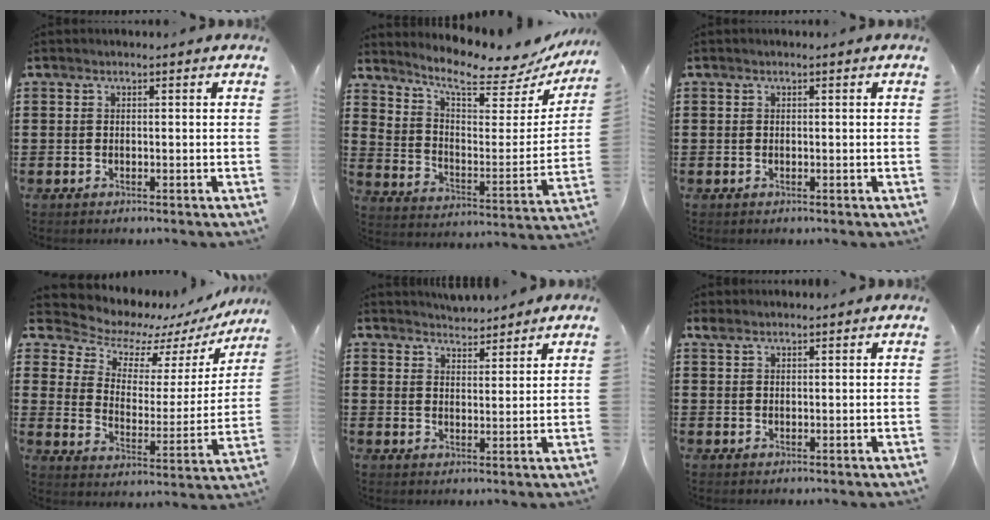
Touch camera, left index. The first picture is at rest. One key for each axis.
{"total": 7.0, "fx": 5.9, "fy": 1.5, "fz": 3.6, "tx": -0.091, "ty": -0.041, "tz": 0.095}
{"total": 0.0}
{"total": 6.6, "fx": 5.8, "fy": 3.0, "fz": 1.4, "tx": -0.048, "ty": -0.047, "tz": 0.095}
{"total": 3.6, "fx": 3.6, "fy": 0.4, "fz": 0.1, "tx": -0.012, "ty": -0.011, "tz": 0.068}
{"total": 1.8, "fx": 1.6, "fy": 0.6, "fz": 0.6, "tx": -0.016, "ty": 0.002, "tz": 0.031}